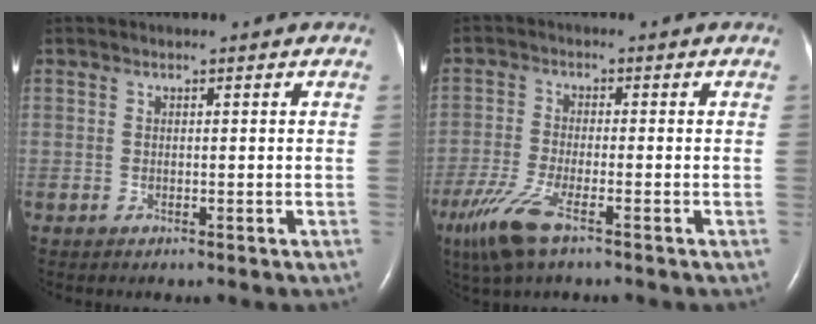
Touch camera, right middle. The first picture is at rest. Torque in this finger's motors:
{"motor_torque": [0.67, -0.48, 0.16, 0.06]}